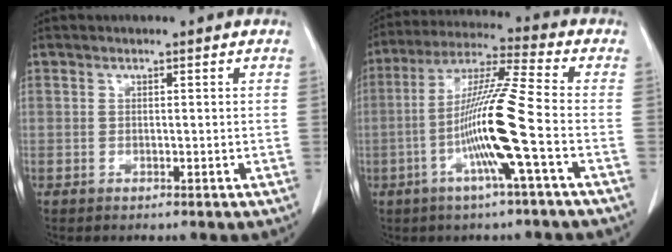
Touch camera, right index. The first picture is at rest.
{"total": 13.0, "force": [-3.5, -1.3, 12.4], "torque": [-0.238, 0.000, -0.073]}